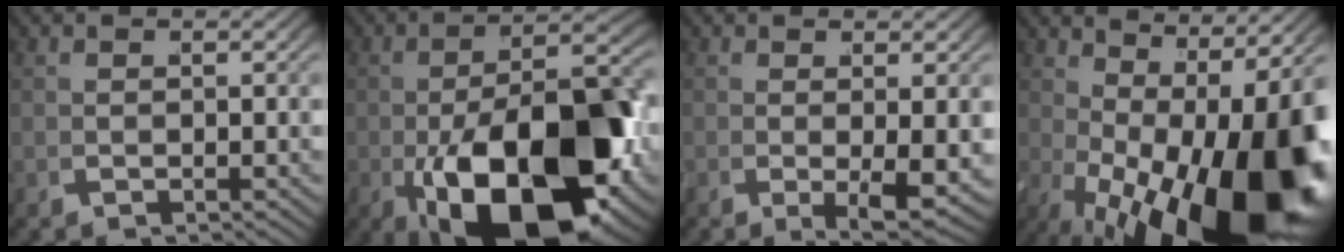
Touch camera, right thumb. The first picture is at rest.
{"total": 19.8, "force": [-4.3, 9.6, 16.7], "torque": [-0.279, -0.056, -0.035]}
{"total": 4.3, "force": [-0.3, 1.5, 4.0], "torque": [-0.072, -0.010, -0.003]}
{"total": 19.3, "force": [-3.6, 9.7, 16.3], "torque": [-0.261, -0.062, -0.008]}